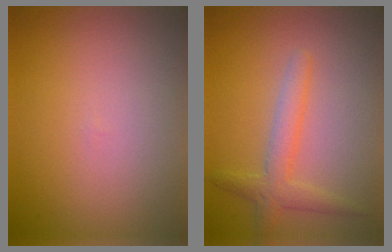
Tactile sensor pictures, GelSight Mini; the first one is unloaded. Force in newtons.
{"total": 2.8, "press": 2.7, "slide": 0.2}